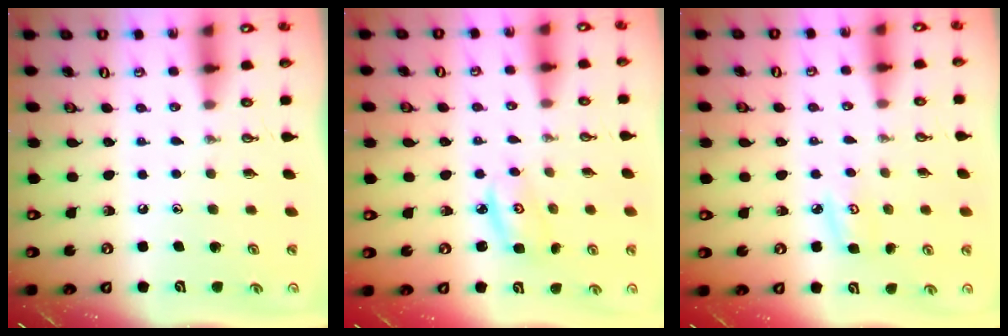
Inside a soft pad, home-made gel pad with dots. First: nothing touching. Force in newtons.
{"total": 3.7, "press": 3.7, "slide": 0.2}
{"total": 4.3, "press": 4.3, "slide": 0.5}